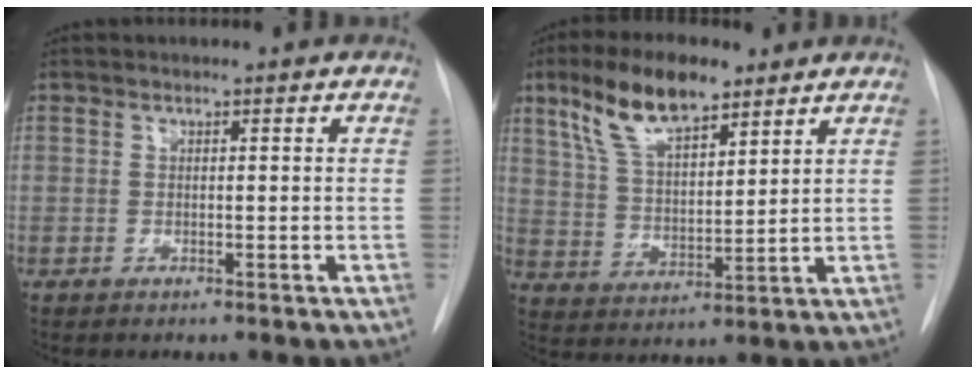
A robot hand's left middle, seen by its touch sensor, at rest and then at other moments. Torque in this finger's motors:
{"motor_torque": [1.04, -1.10, 0.51, 0.18]}